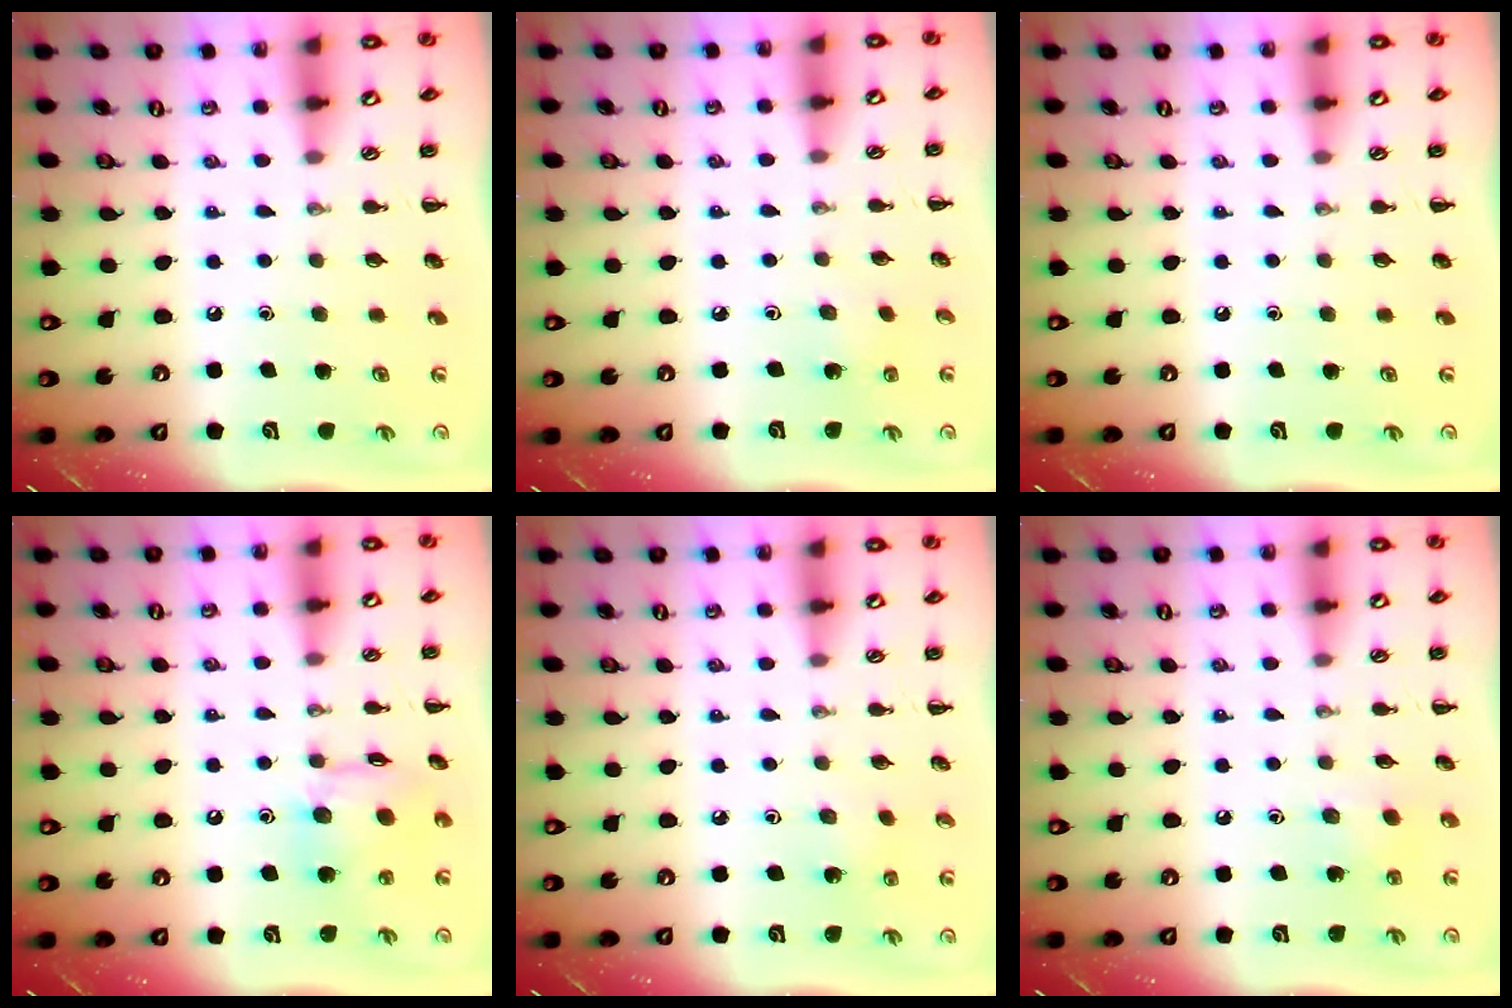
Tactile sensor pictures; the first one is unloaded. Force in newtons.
{"total": 1.4, "press": 1.3, "slide": 0.5}
{"total": 0.0}
{"total": 11.6, "press": 11.5, "slide": 1.6}
{"total": 1.1, "press": 1.0, "slide": 0.5}
{"total": 2.5, "press": 2.4, "slide": 0.7}